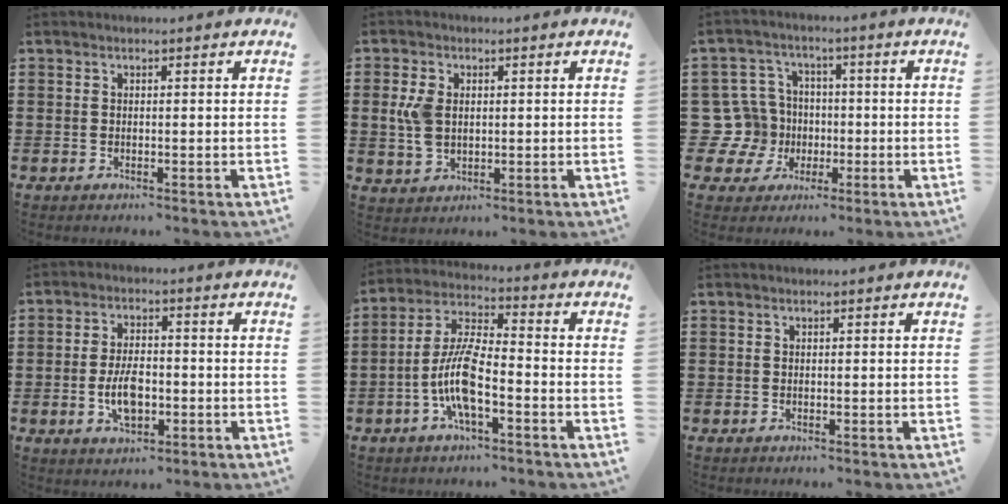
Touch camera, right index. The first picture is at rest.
{"total": 4.9, "force": [0.6, 3.2, 3.6], "torque": [-0.100, 0.003, 0.003]}
{"total": 10.0, "force": [-0.8, 9.5, 3.1], "torque": [-0.139, 0.012, -0.012]}
{"total": 5.9, "force": [-1.4, 3.3, 4.8], "torque": [-0.097, -0.001, -0.030]}
{"total": 9.2, "force": [-3.3, 2.8, 8.2], "torque": [-0.191, -0.008, -0.068]}
{"total": 0.0}